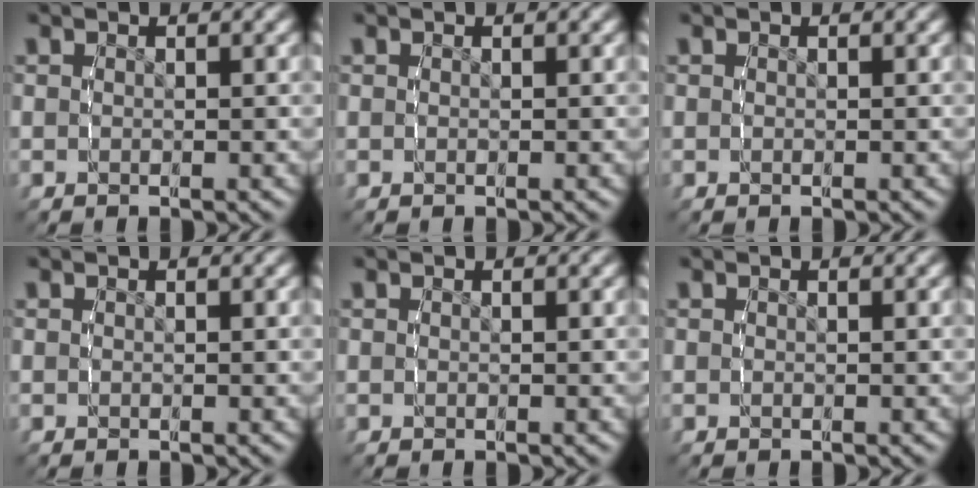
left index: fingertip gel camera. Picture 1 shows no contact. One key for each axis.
{"total": 0.0}
{"total": 0.0}
{"total": 0.0}
{"total": 0.0}
{"total": 0.0}